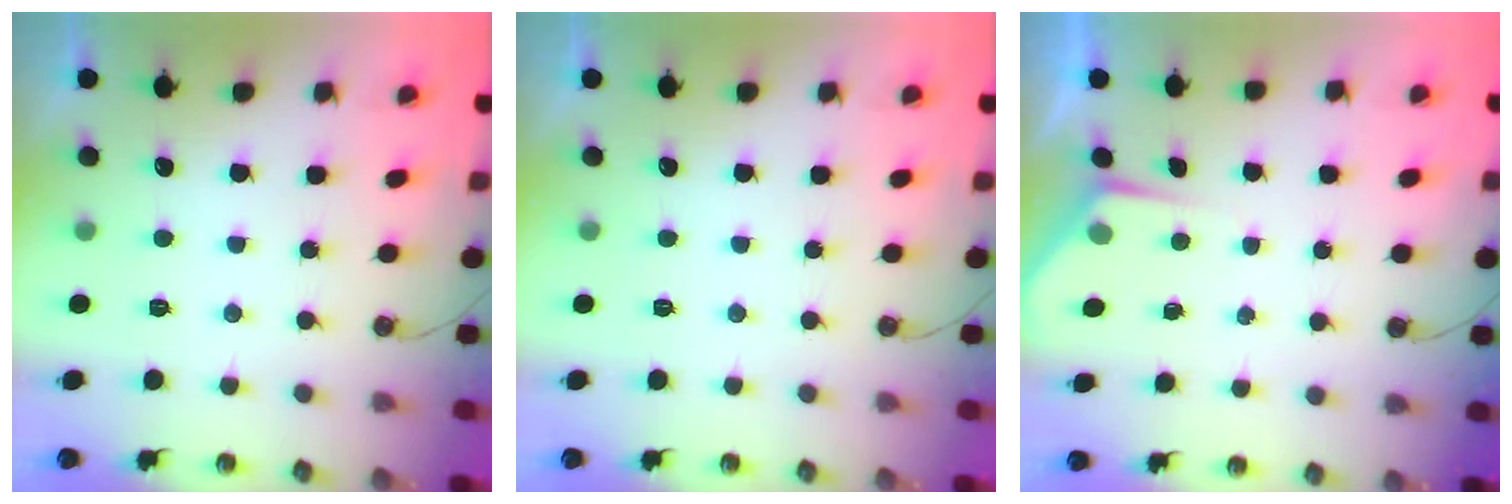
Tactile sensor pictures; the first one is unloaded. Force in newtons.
{"total": 0.0}
{"total": 2.9, "press": 2.8, "slide": 0.5}